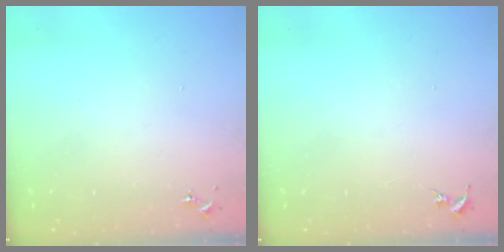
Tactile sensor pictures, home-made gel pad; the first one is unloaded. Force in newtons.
{"total": 0.0}